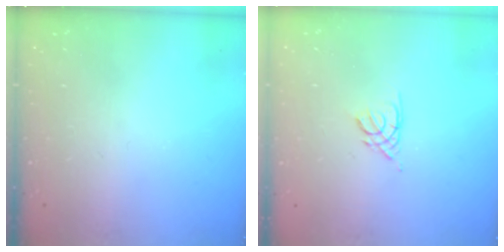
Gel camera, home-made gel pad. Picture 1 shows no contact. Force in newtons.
{"total": 2.1, "press": 2.0, "slide": 0.4}